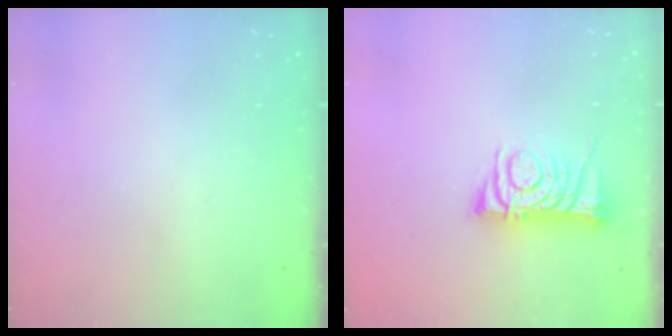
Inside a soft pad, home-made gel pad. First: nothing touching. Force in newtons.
{"total": 8.3, "press": 8.3, "slide": 0.4}